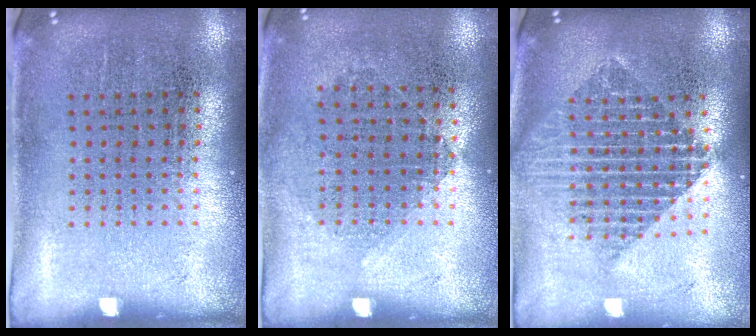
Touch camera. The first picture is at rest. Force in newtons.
{"total": 0.9, "press": 0.8, "slide": 0.4}
{"total": 2.1, "press": 1.7, "slide": 1.2}